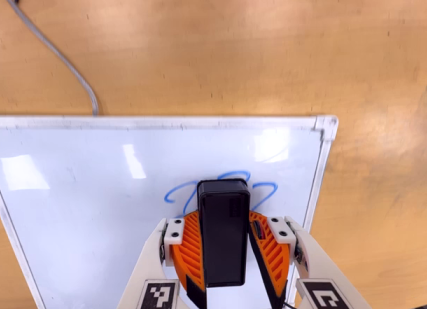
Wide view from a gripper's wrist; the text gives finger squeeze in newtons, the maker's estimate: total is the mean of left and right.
{"total": 8.3, "left": 8.9, "right": 7.8}